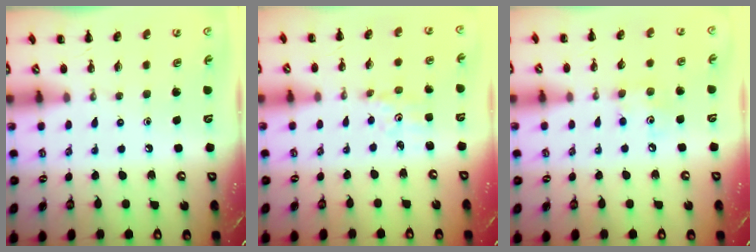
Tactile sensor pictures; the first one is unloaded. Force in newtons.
{"total": 2.0, "press": 1.9, "slide": 0.7}
{"total": 4.9, "press": 4.8, "slide": 1.0}